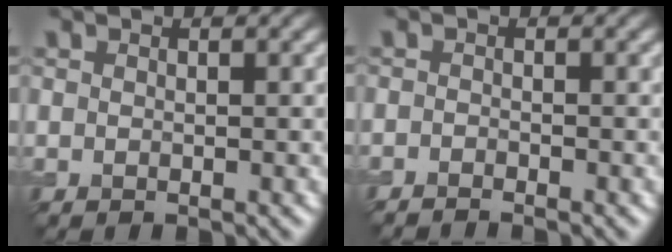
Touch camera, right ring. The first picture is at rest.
{"total": 1.6, "force": [-1.5, 0.1, 0.6], "torque": [-0.013, 0.001, -0.030]}